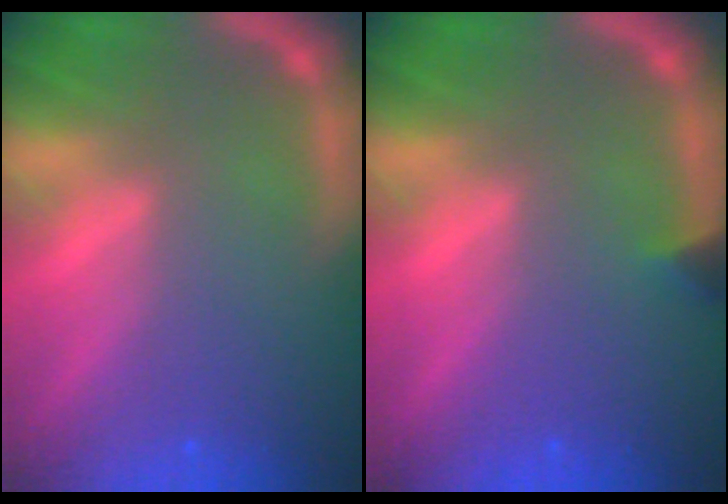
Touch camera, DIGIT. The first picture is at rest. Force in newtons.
{"total": 0.9}